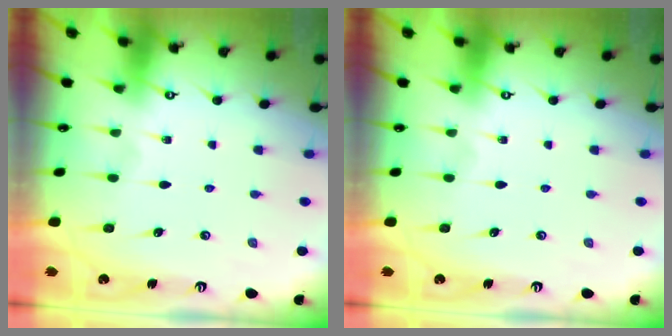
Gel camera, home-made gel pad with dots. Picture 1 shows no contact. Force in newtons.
{"total": 0.0}